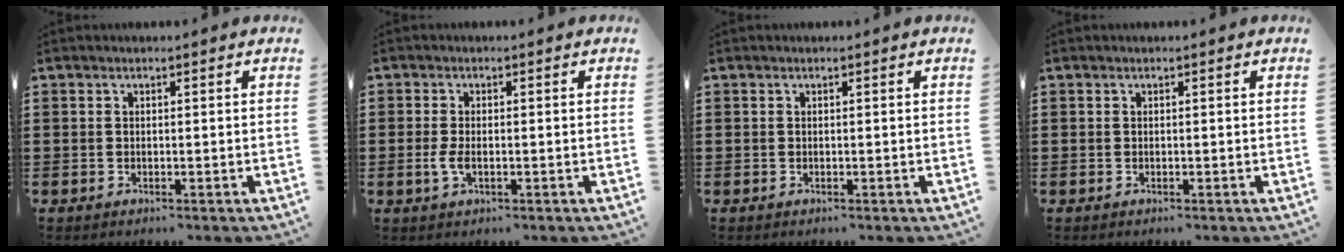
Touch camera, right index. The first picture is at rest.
{"total": 2.4, "force": [-0.5, 1.0, 2.1], "torque": [-0.054, -0.007, -0.012]}
{"total": 0.0}
{"total": 0.0}